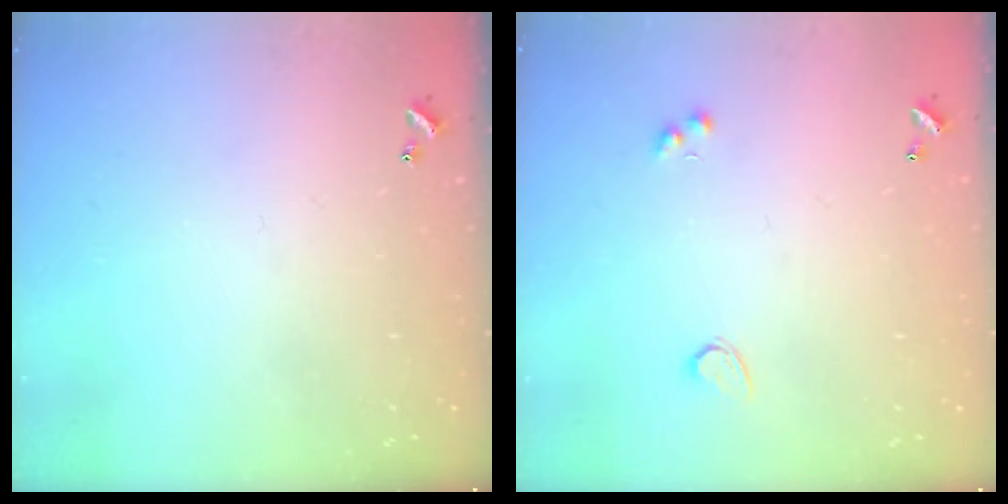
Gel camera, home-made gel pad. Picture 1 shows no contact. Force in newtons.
{"total": 1.8, "press": 1.3, "slide": 1.2}